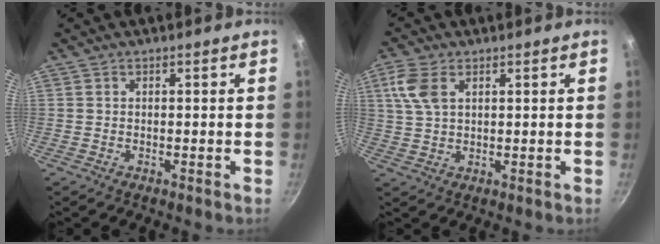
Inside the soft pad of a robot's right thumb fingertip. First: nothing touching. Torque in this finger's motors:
{"motor_torque": [-0.81, 0.87, 1.07, 0.51, 0.25]}